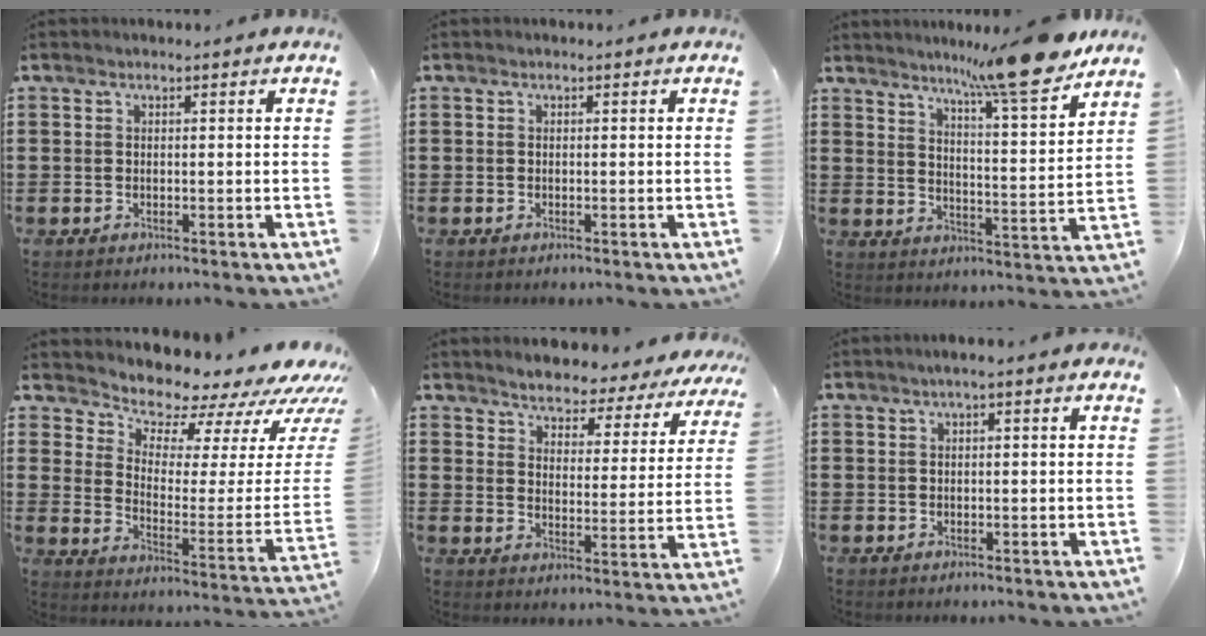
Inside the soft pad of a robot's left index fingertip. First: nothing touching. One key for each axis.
{"total": 0.0}
{"total": 11.9, "fx": 10.5, "fy": -0.5, "fz": 5.7, "tx": -0.096, "ty": -0.069, "tz": 0.171}
{"total": 8.2, "fx": 7.9, "fy": 2.0, "fz": 1.1, "tx": -0.036, "ty": -0.083, "tz": 0.131}
{"total": 3.8, "fx": 3.7, "fy": 0.5, "fz": -0.2, "tx": -0.023, "ty": -0.032, "tz": 0.059}
{"total": 1.2, "fx": -0.3, "fy": 0.3, "fz": 1.1, "tx": -0.018, "ty": -0.001, "tz": -0.006}